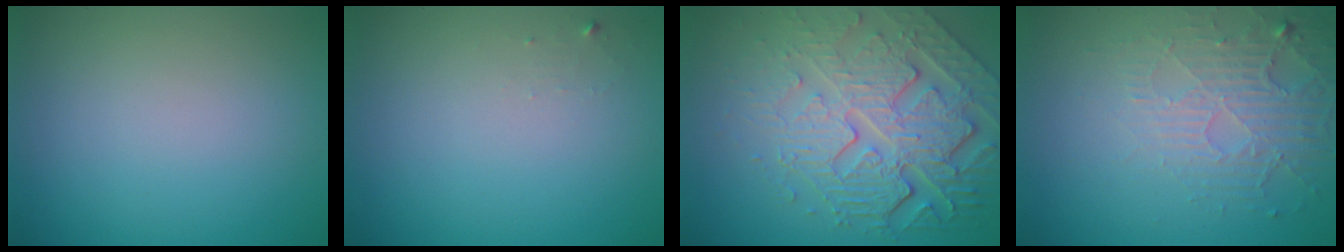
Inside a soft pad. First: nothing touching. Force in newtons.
{"total": 0.6, "press": 0.6, "slide": 0.1}
{"total": 8.6, "press": 5.9, "slide": 6.3}
{"total": 5.3, "press": 3.3, "slide": 4.1}